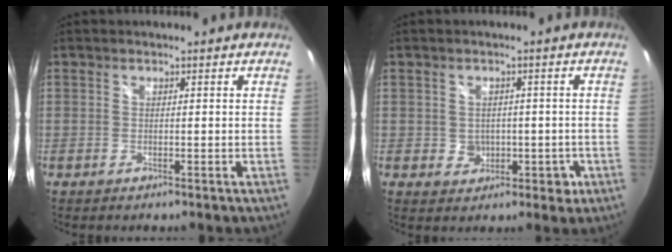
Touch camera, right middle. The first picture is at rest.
{"total": 4.7, "force": [-0.9, 4.2, 1.8], "torque": [-0.030, 0.007, -0.001]}